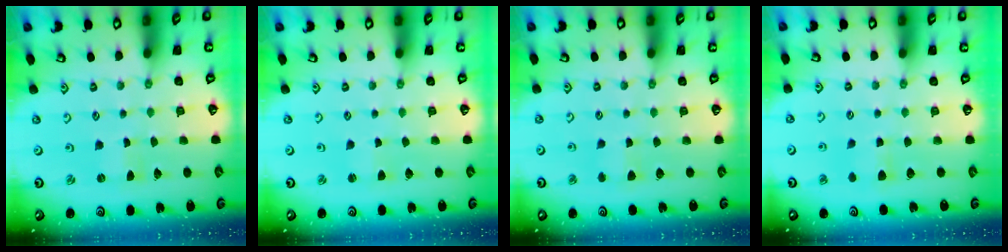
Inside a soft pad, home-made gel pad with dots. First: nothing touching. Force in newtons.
{"total": 0.9, "press": 0.8, "slide": 0.1}
{"total": 2.6, "press": 2.5, "slide": 0.6}
{"total": 5.8, "press": 5.8, "slide": 0.5}